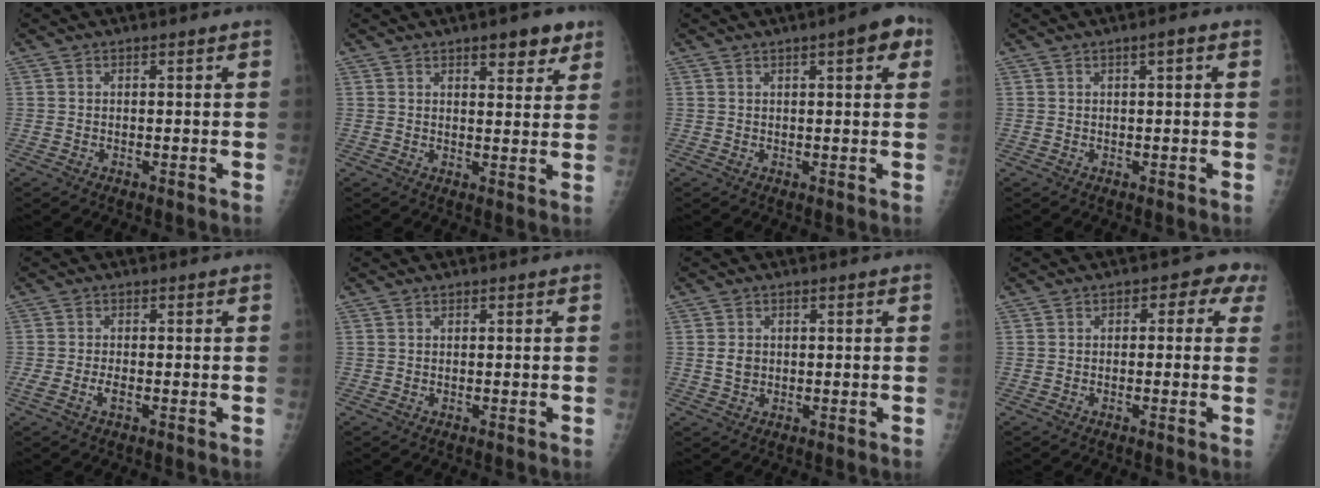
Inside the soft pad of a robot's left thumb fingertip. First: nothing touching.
{"total": 5.8, "force": [3.9, 2.2, 3.7], "torque": [-0.022, -0.017, 0.049]}
{"total": 5.6, "force": [2.4, 1.5, 4.9], "torque": [-0.050, 0.001, 0.023]}
{"total": 1.7, "force": [0.7, 0.3, 1.5], "torque": [-0.022, 0.003, 0.007]}
{"total": 2.1, "force": [-1.0, 0.9, 1.6], "torque": [-0.043, 0.004, -0.018]}
{"total": 0.0}
{"total": 2.5, "force": [0.1, 2.0, 1.4], "torque": [-0.016, 0.001, 0.006]}
{"total": 3.9, "force": [1.0, 2.5, 2.8], "torque": [0.002, 0.017, -0.001]}